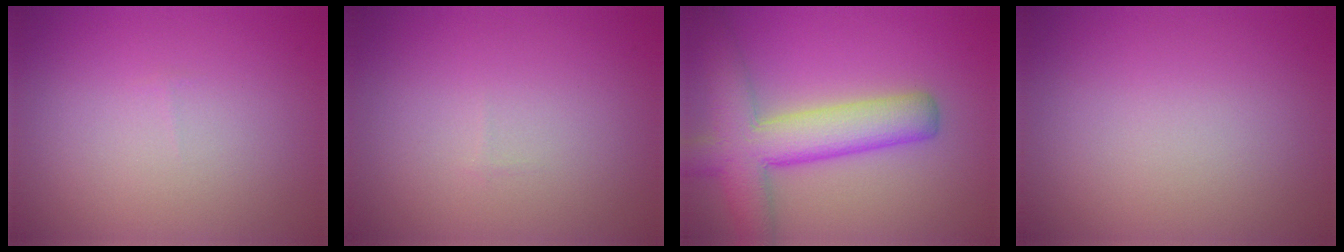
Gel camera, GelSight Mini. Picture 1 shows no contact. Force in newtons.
{"total": 0.0}
{"total": 7.3, "press": 7.3, "slide": 0.3}
{"total": 0.0}